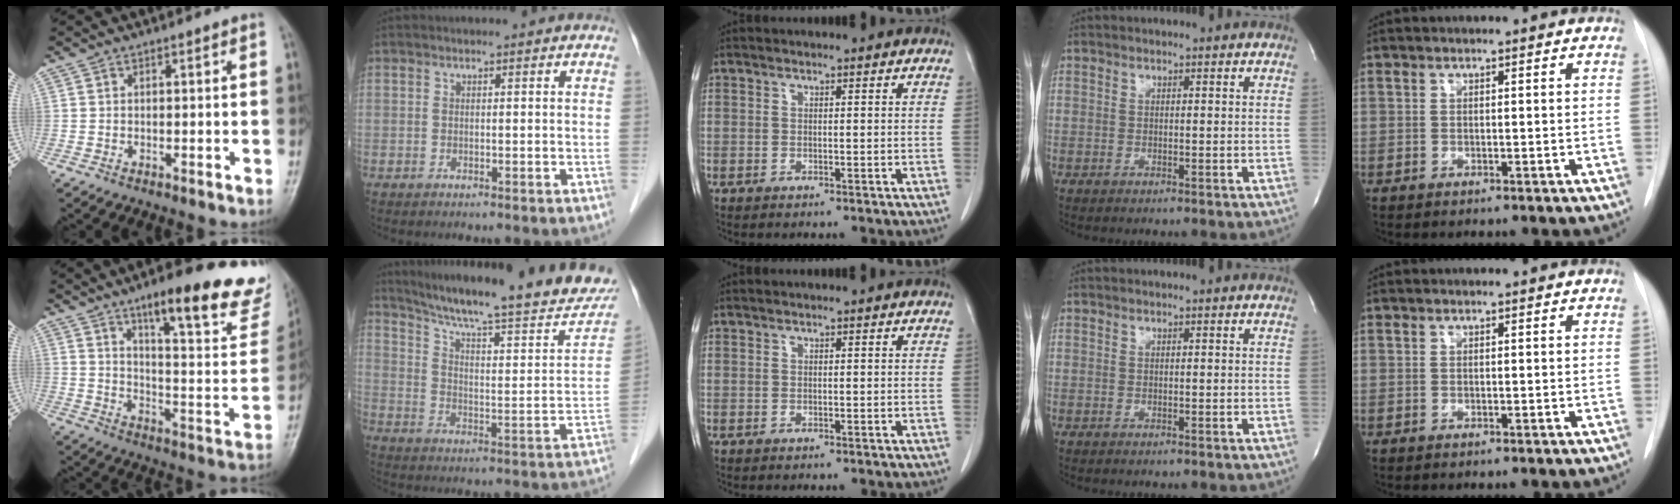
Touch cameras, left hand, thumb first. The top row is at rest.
{"thumb": {"total": 23.6, "force": [16.4, 5.6, 16.0], "torque": [-0.177, -0.077, 0.225]}, "index": {"total": 25.3, "force": [21.1, 3.4, 13.6], "torque": [-0.210, -0.022, 0.286]}}